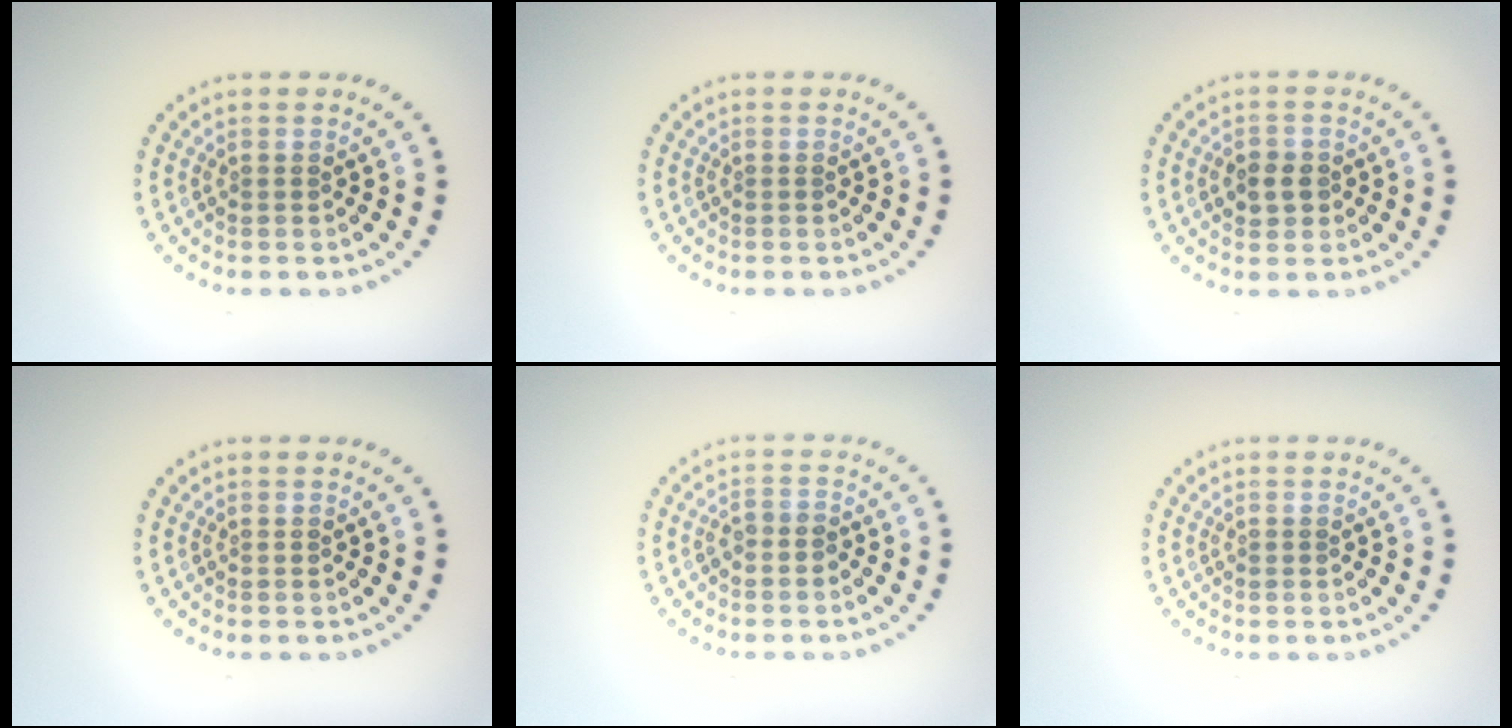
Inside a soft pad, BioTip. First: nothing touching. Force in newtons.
{"total": 0.0}
{"total": 2.2, "press": 2.1, "slide": 0.5}
{"total": 0.0}
{"total": 1.5, "press": 1.3, "slide": 0.8}
{"total": 0.5, "press": 0.4, "slide": 0.3}